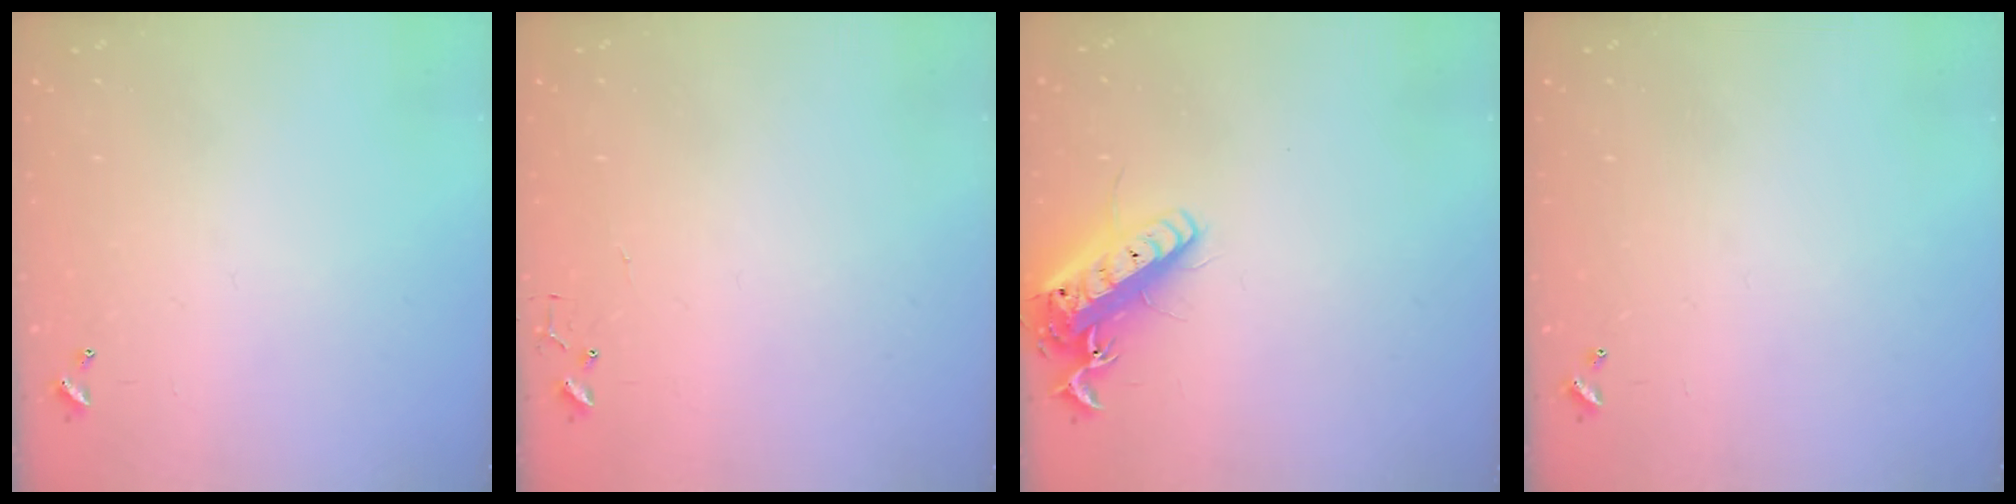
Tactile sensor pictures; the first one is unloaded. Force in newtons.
{"total": 3.8, "press": 3.8, "slide": 0.3}
{"total": 15.2, "press": 14.9, "slide": 3.0}
{"total": 0.0}